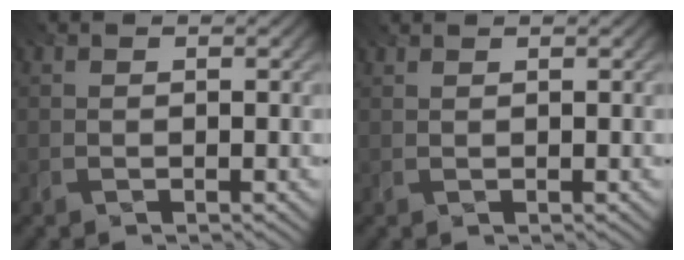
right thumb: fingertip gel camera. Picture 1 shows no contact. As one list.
[{"total": 0.9, "force": [0.9, 0.1, 0.3], "torque": [-0.007, -0.001, 0.012]}]